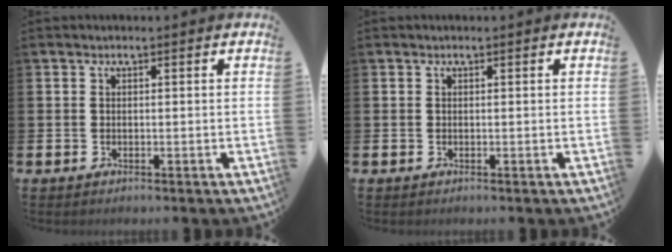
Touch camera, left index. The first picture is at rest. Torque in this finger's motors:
{"motor_torque": [0.11, 0.04, -0.03, -0.01]}